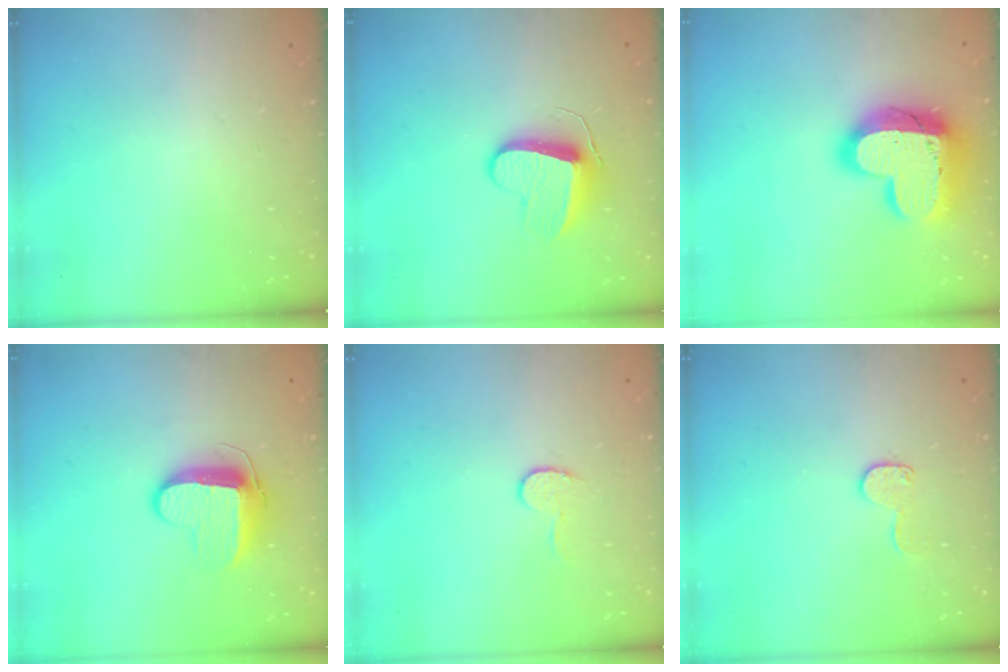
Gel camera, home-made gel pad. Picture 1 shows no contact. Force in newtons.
{"total": 9.9, "press": 9.8, "slide": 0.6}
{"total": 20.4, "press": 20.3, "slide": 1.6}
{"total": 9.4, "press": 9.4, "slide": 0.7}
{"total": 6.2, "press": 6.1, "slide": 0.6}
{"total": 8.4, "press": 8.4, "slide": 0.5}